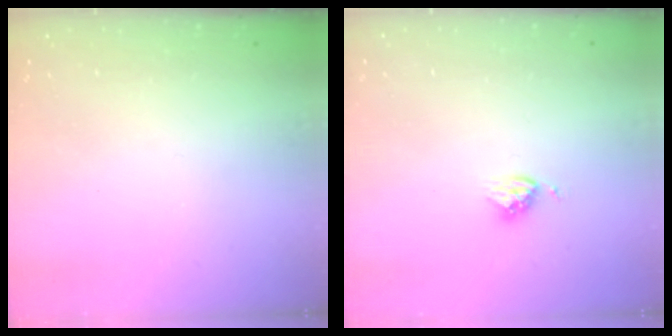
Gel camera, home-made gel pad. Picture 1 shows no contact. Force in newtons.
{"total": 3.9, "press": 3.8, "slide": 0.4}